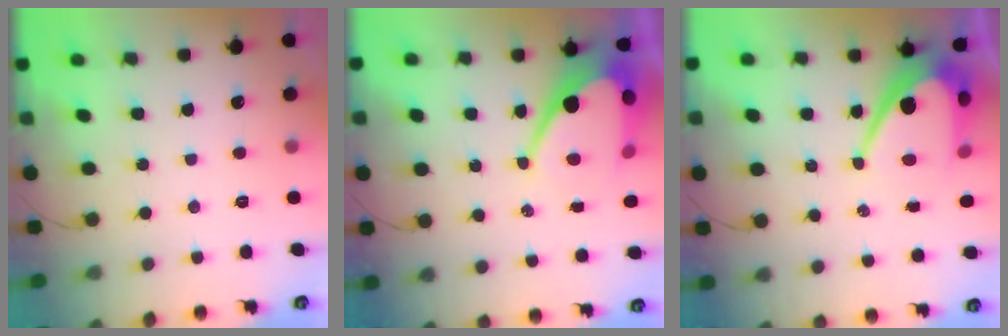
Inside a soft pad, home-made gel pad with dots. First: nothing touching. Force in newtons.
{"total": 13.5, "press": 13.4, "slide": 0.9}
{"total": 11.2, "press": 11.2, "slide": 0.8}